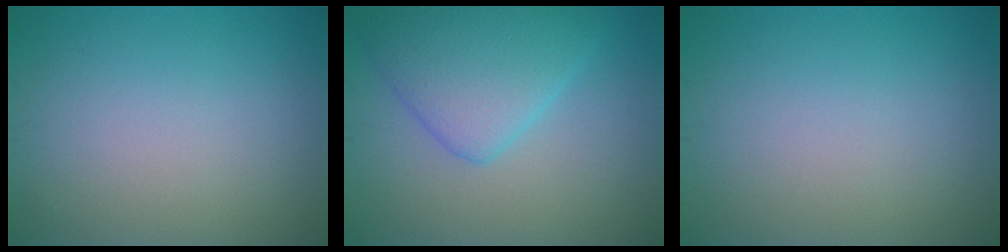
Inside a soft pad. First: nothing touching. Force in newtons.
{"total": 5.7, "press": 5.6, "slide": 0.3}
{"total": 0.0}